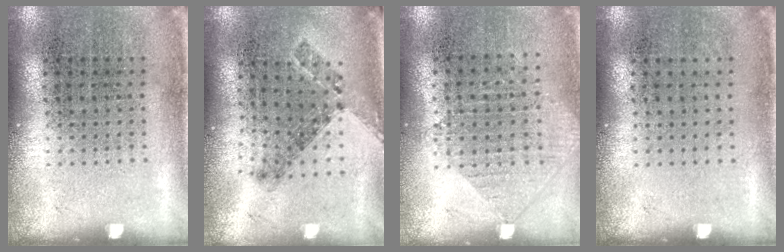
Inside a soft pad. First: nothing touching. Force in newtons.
{"total": 0.8, "press": 0.8, "slide": 0.3}
{"total": 1.0, "press": 0.9, "slide": 0.2}
{"total": 0.0}